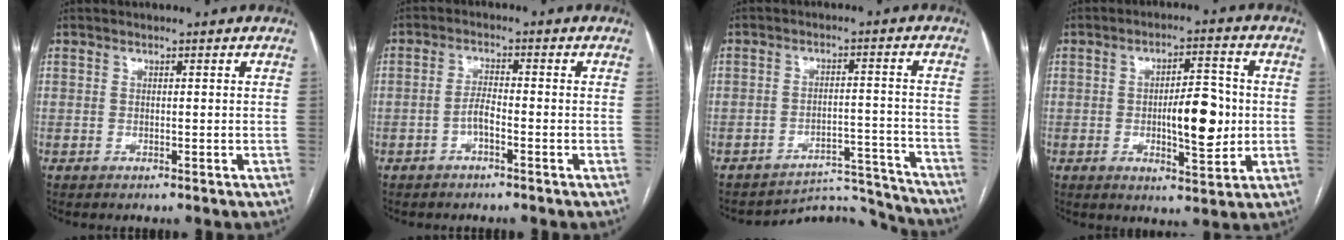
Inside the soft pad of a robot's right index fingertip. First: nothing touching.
{"total": 2.6, "force": [-1.3, 0.5, 2.2], "torque": [-0.039, 0.005, -0.027]}
{"total": 10.3, "force": [-10.0, 1.0, -2.2], "torque": [0.048, 0.047, -0.134]}
{"total": 9.4, "force": [-0.7, 3.0, 8.9], "torque": [-0.135, 0.005, -0.005]}